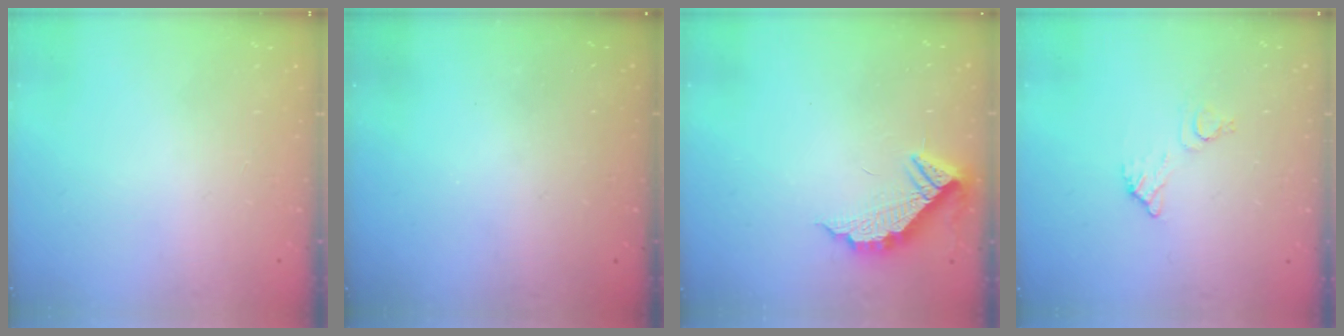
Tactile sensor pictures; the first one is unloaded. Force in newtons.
{"total": 3.2, "press": 3.2, "slide": 0.1}
{"total": 10.1, "press": 10.1, "slide": 0.5}
{"total": 5.0, "press": 5.0, "slide": 0.3}